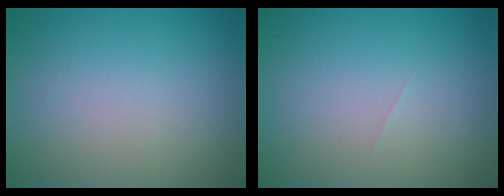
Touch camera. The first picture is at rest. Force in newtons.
{"total": 0.0}